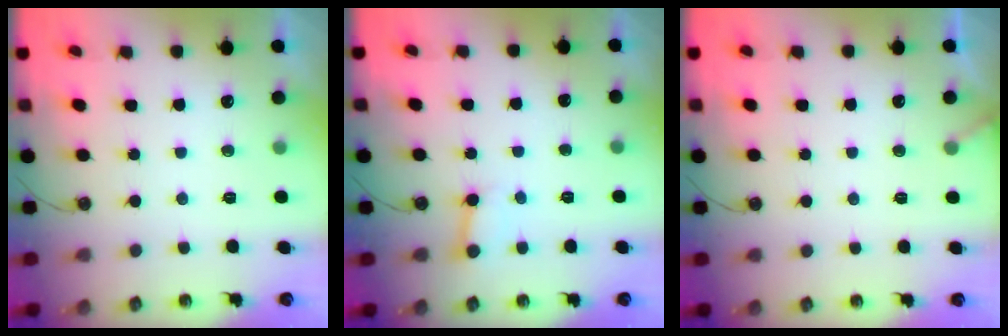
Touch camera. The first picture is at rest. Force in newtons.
{"total": 2.8, "press": 2.8, "slide": 0.5}
{"total": 2.5, "press": 2.5, "slide": 0.2}